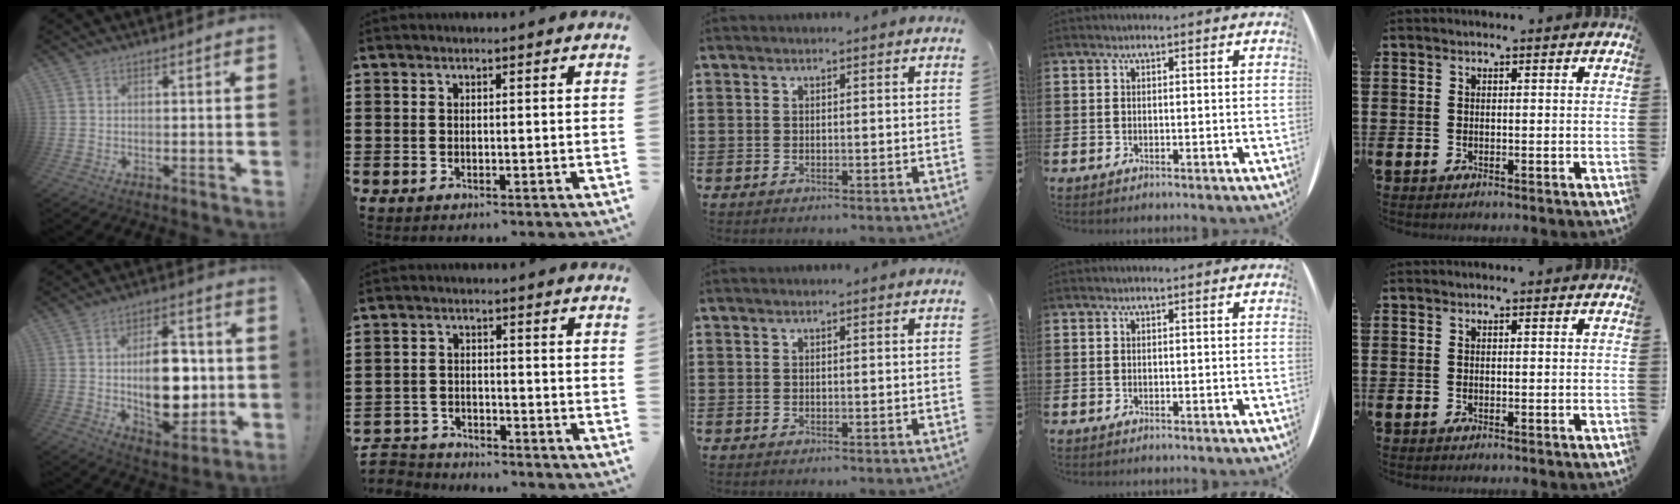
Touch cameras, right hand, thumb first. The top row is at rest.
{"thumb": {"total": 15.4, "force": [-1.2, 9.7, 11.9], "torque": [-0.175, 0.006, -0.019]}, "index": {"total": 3.5, "force": [-3.5, 0.5, -0.3], "torque": [-0.011, -0.004, -0.079]}}